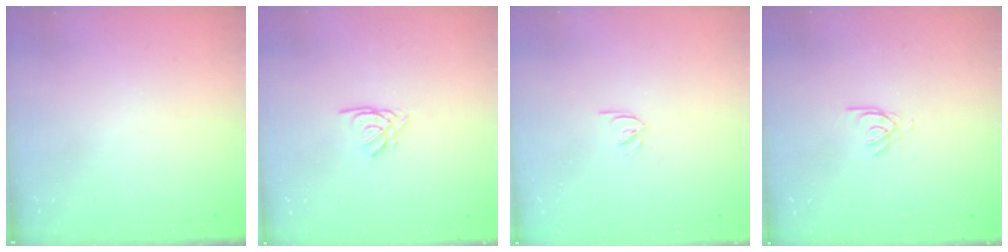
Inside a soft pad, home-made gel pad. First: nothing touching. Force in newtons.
{"total": 1.5, "press": 1.4, "slide": 0.4}
{"total": 1.8, "press": 1.7, "slide": 0.5}
{"total": 2.4, "press": 2.3, "slide": 0.4}